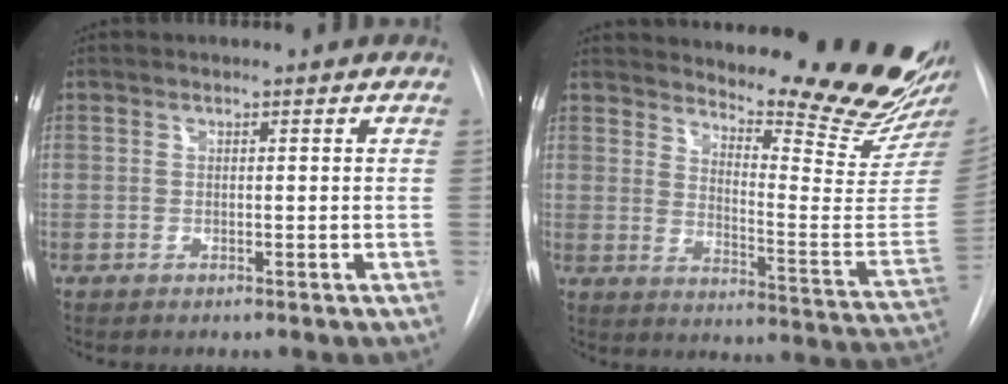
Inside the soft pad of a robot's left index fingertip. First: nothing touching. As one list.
[{"total": 21.8, "force": [20.0, 0.4, 8.7], "torque": [-0.129, -0.136, 0.252]}]